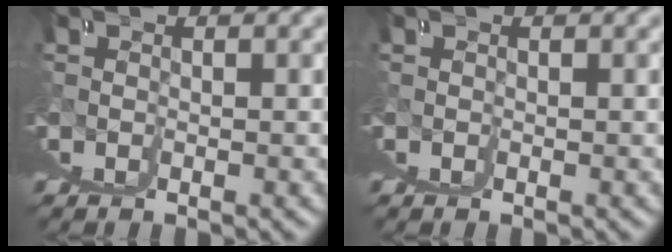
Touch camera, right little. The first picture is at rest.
{"total": 0.0}